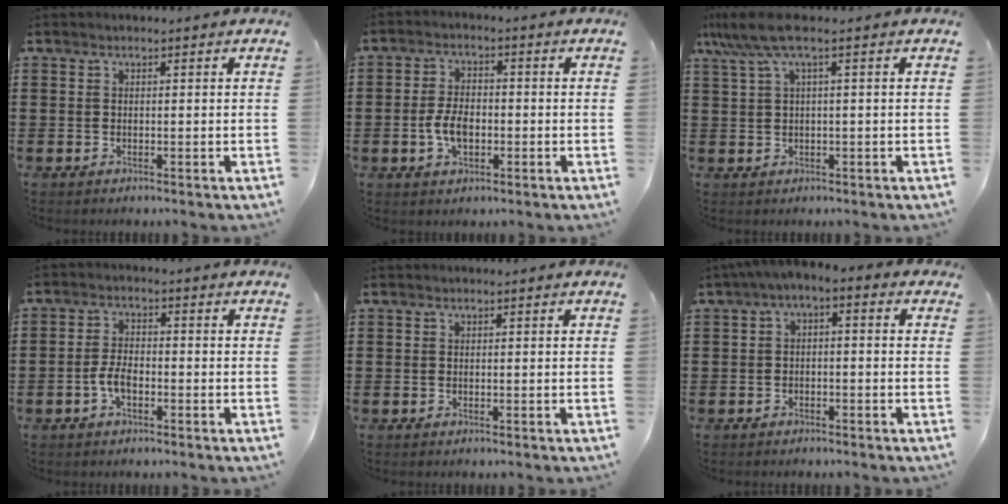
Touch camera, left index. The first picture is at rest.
{"total": 5.0, "force": [-1.0, 2.7, 4.1], "torque": [-0.087, 0.002, -0.020]}
{"total": 5.4, "force": [1.4, 0.8, 5.1], "torque": [-0.121, -0.009, 0.018]}
{"total": 3.8, "force": [-1.4, 1.7, 3.1], "torque": [-0.077, -0.002, -0.032]}
{"total": 0.0}
{"total": 2.8, "force": [-2.6, 0.4, 1.0], "torque": [-0.026, -0.002, -0.059]}